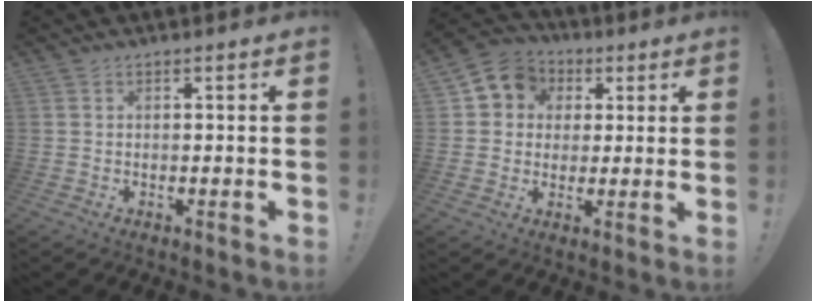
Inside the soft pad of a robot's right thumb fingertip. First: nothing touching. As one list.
[{"total": 9.5, "force": [2.5, 8.6, 3.0], "torque": [-0.035, -0.003, 0.051]}]